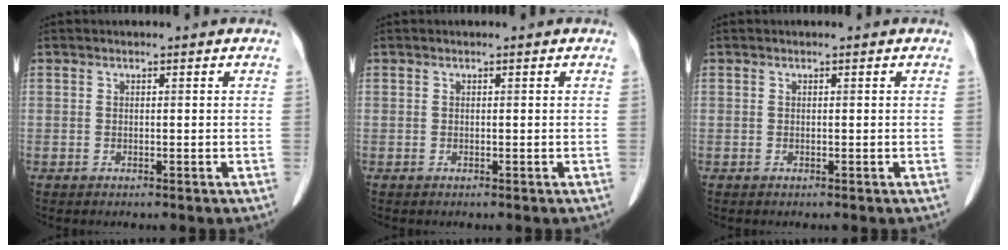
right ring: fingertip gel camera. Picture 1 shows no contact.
{"total": 0.0}
{"total": 0.0}